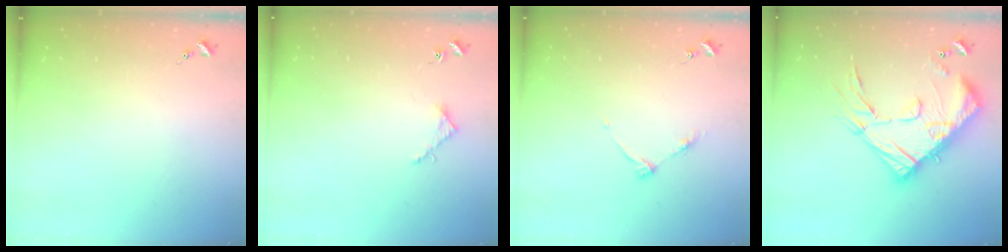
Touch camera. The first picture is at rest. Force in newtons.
{"total": 3.3, "press": 3.3, "slide": 0.3}
{"total": 6.0, "press": 6.0, "slide": 0.7}
{"total": 24.5, "press": 24.4, "slide": 2.2}